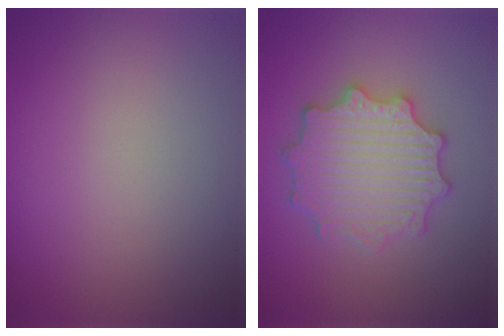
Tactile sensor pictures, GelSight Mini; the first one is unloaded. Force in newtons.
{"total": 5.6, "press": 5.5, "slide": 1.0}